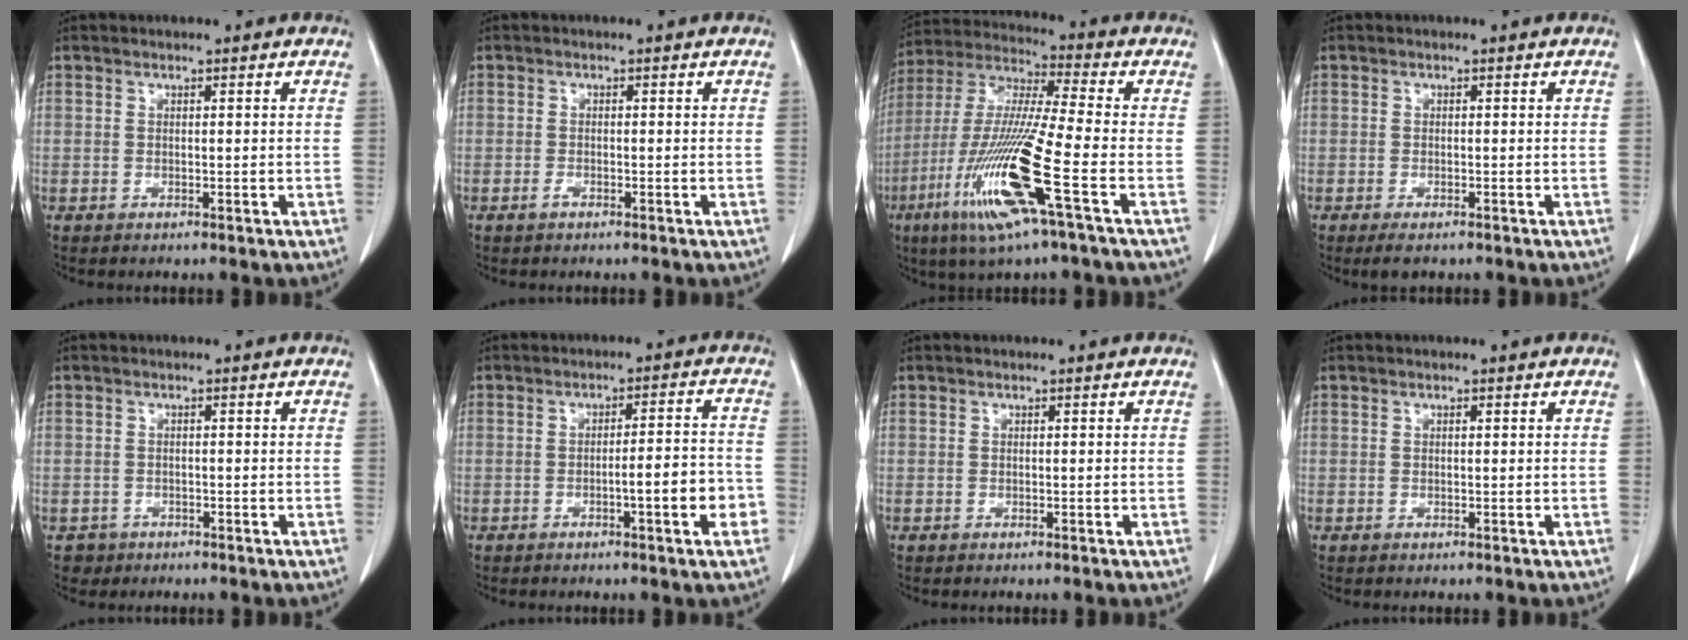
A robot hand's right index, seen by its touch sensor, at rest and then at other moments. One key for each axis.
{"total": 0.9, "fx": -0.6, "fy": 0.3, "fz": 0.6, "tx": -0.010, "ty": 0.001, "tz": -0.010}
{"total": 17.2, "fx": -6.7, "fy": -0.2, "fz": 15.8, "tx": -0.335, "ty": -0.025, "tz": -0.133}
{"total": 2.2, "fx": -1.5, "fy": 0.6, "fz": 1.4, "tx": -0.026, "ty": -0.005, "tz": -0.021}
{"total": 1.9, "fx": -1.0, "fy": 1.5, "fz": -0.3, "tx": 0.001, "ty": 0.008, "tz": -0.018}
{"total": 6.7, "fx": -2.4, "fy": 0.5, "fz": 6.2, "tx": -0.079, "ty": 0.013, "tz": -0.030}
{"total": 0.0}
{"total": 0.0}